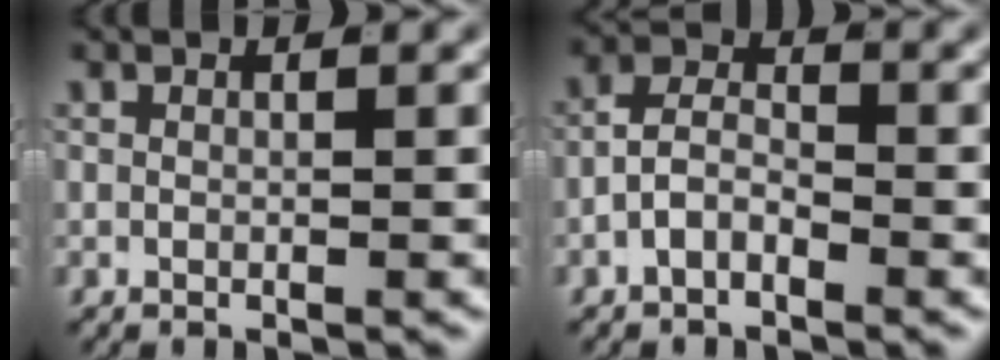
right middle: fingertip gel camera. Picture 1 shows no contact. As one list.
[{"total": 2.6, "force": [-1.4, 1.5, 1.5], "torque": [-0.019, -0.003, -0.031]}]